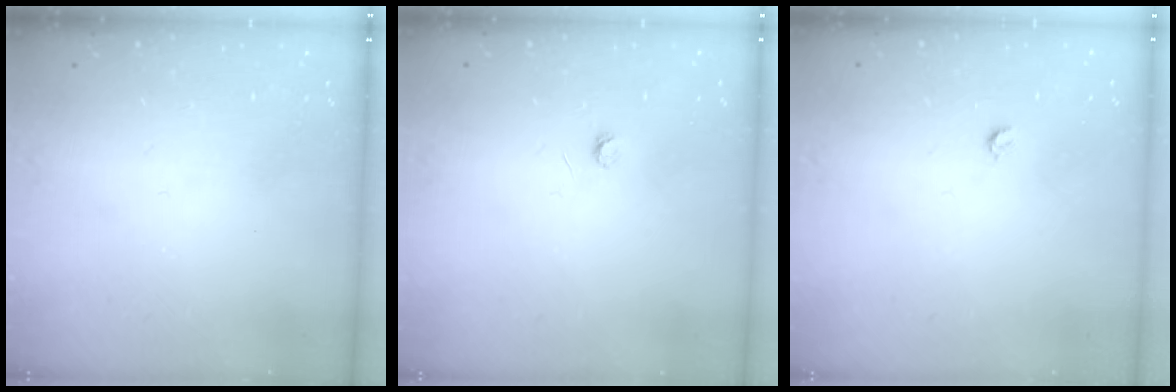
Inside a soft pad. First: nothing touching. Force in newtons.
{"total": 2.8, "press": 2.7, "slide": 0.3}
{"total": 3.0, "press": 3.0, "slide": 0.2}